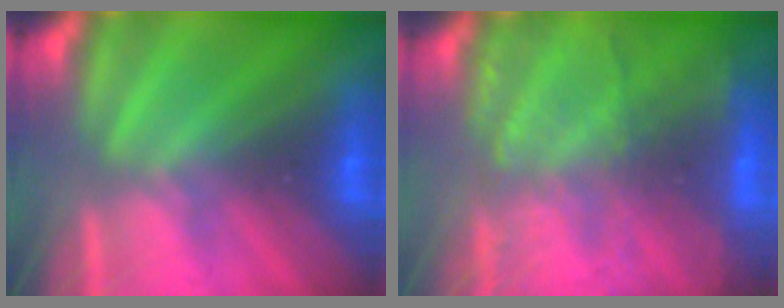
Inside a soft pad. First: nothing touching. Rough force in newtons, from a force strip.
{"total": 6.7}